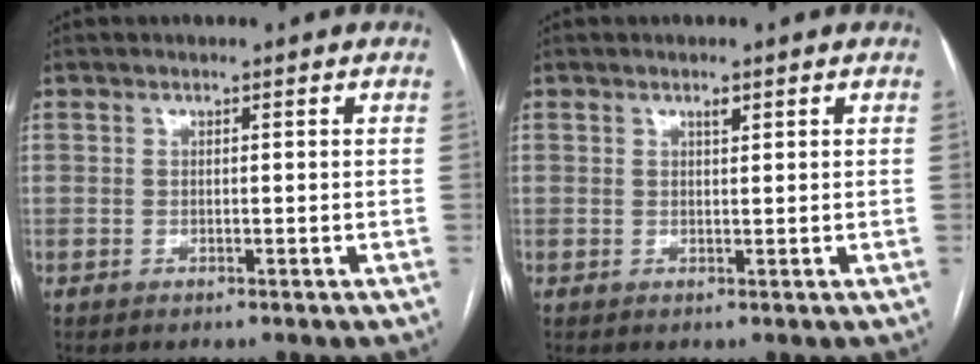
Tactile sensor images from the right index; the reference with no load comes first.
{"total": 0.9, "force": [0.6, 0.3, 0.7], "torque": [-0.013, -0.002, 0.010]}